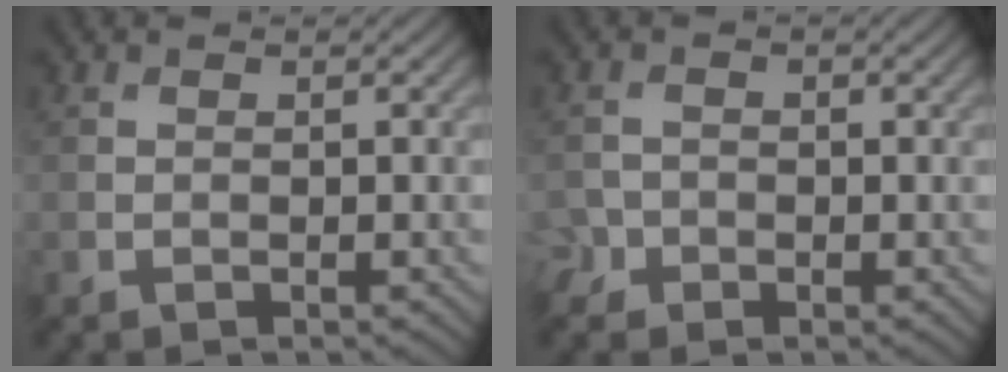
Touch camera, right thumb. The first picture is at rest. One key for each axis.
{"total": 1.9, "fx": -1.0, "fy": 1.5, "fz": 0.5, "tx": -0.009, "ty": -0.003, "tz": -0.026}